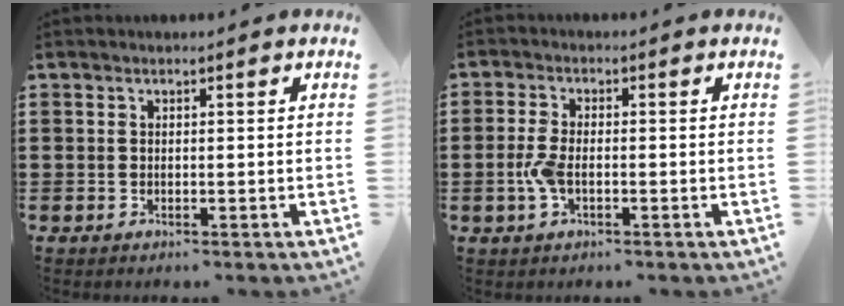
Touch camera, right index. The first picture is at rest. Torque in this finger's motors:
{"motor_torque": [1.38, -0.02, 0.54, 0.15]}